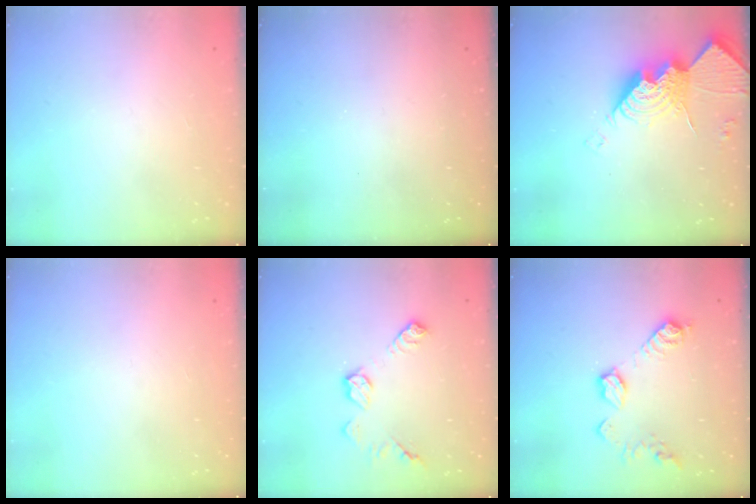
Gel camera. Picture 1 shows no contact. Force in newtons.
{"total": 0.0}
{"total": 14.9, "press": 14.8, "slide": 1.2}
{"total": 0.0}
{"total": 9.1, "press": 9.1, "slide": 0.2}
{"total": 11.3, "press": 11.2, "slide": 0.8}